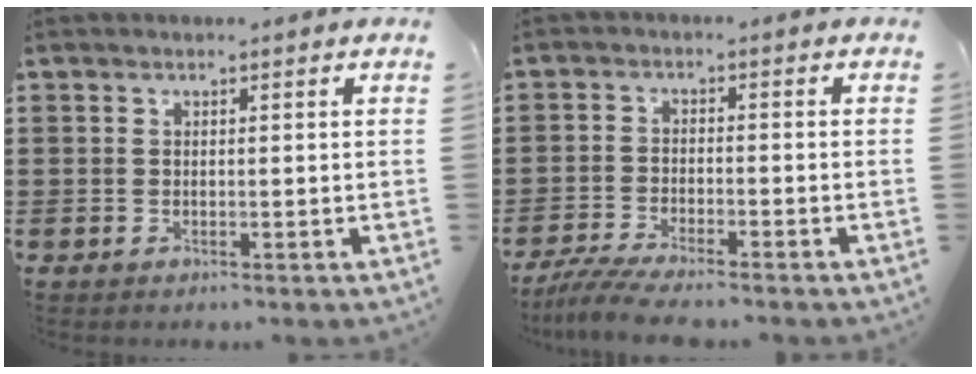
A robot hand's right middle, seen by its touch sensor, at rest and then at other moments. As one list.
[{"total": 4.6, "force": [-4.2, 0.1, 1.8], "torque": [-0.050, -0.014, -0.088]}]